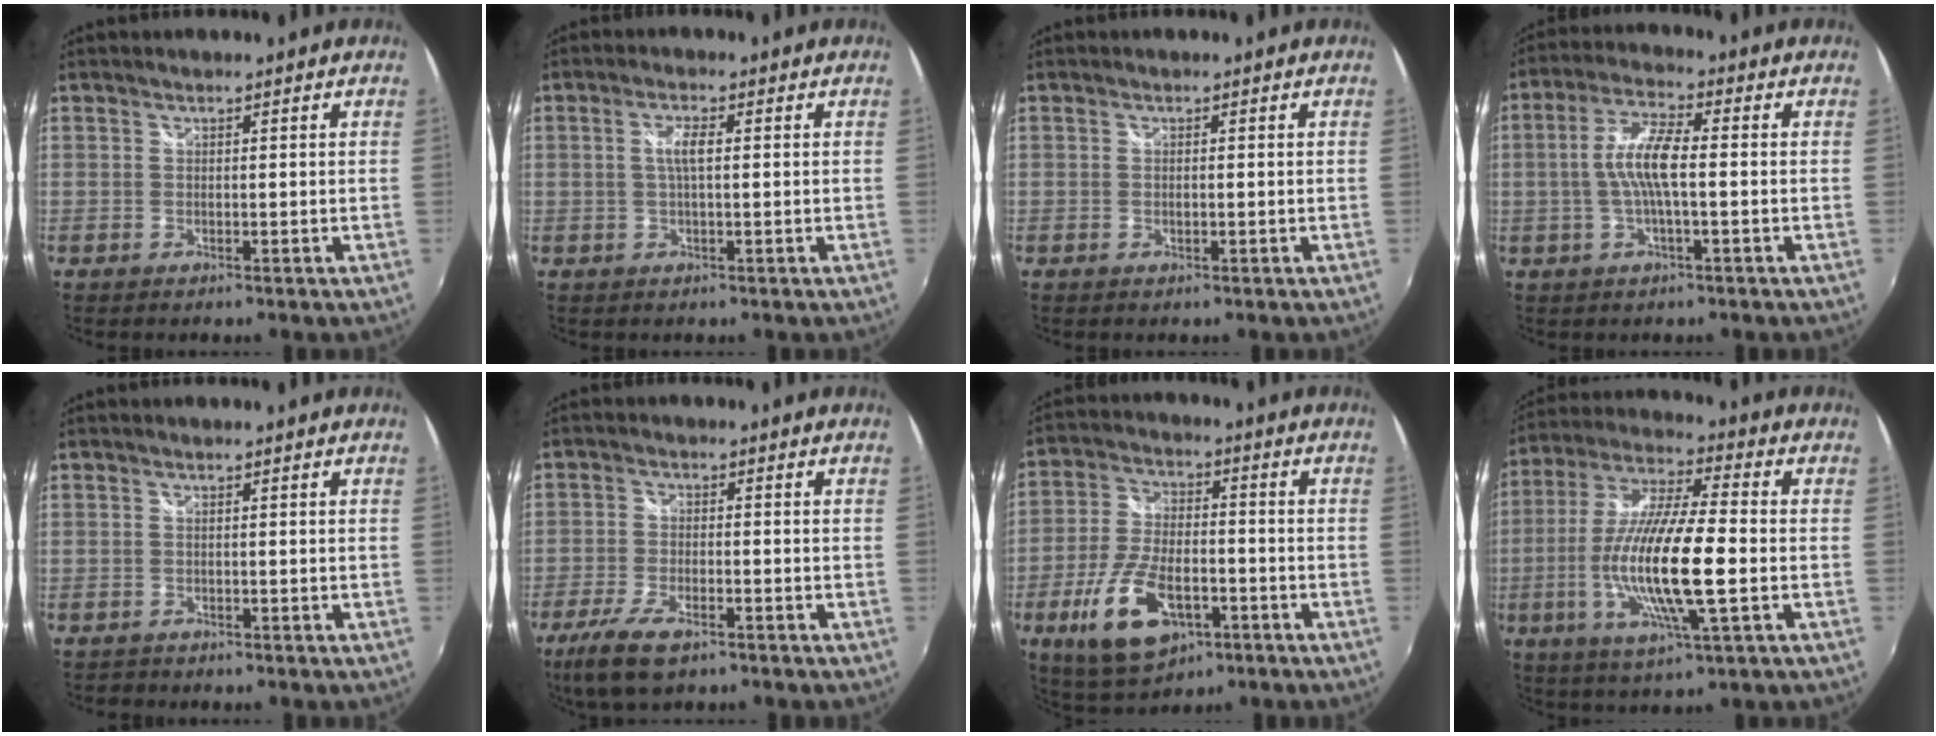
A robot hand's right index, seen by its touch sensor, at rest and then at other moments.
{"total": 3.0, "force": [0.4, 0.8, 2.9], "torque": [-0.056, 0.001, 0.007]}
{"total": 0.6, "force": [0.0, 0.4, 0.4], "torque": [-0.008, -0.002, 0.000]}
{"total": 8.0, "force": [-0.6, 1.6, 7.8], "torque": [-0.156, 0.007, -0.012]}
{"total": 0.8, "force": [-0.6, 0.5, 0.0], "torque": [-0.002, -0.001, -0.009]}
{"total": 9.0, "force": [-5.8, 3.2, 6.2], "torque": [-0.149, -0.026, -0.110]}
{"total": 14.7, "force": [-6.3, 7.3, 11.2], "torque": [-0.238, -0.018, -0.106]}
{"total": 17.3, "force": [-3.5, 2.9, 16.7], "torque": [-0.329, -0.015, -0.065]}